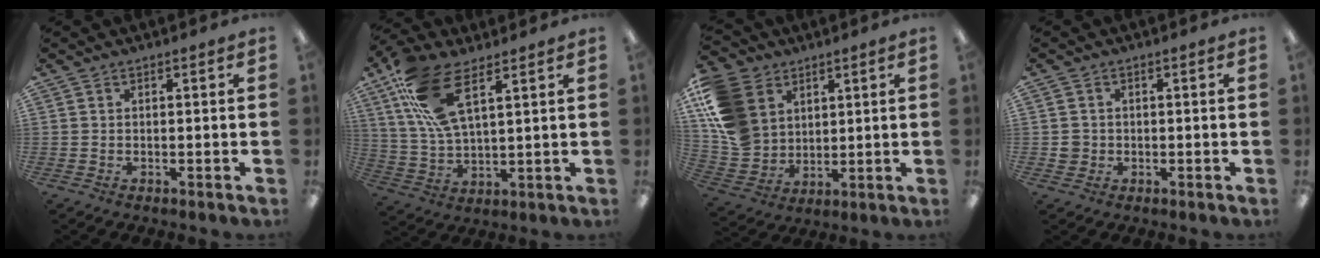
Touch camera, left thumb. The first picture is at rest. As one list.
[{"total": 15.1, "force": [8.4, 6.2, 10.9], "torque": [-0.236, -0.022, 0.156]}, {"total": 14.6, "force": [5.9, 11.5, 6.7], "torque": [-0.172, -0.014, 0.119]}, {"total": 2.6, "force": [-0.3, 2.6, 0.6], "torque": [-0.004, 0.002, -0.009]}]